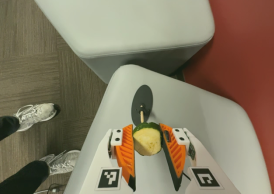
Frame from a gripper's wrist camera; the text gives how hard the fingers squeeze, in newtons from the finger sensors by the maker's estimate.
{"total": 11.7, "left": 12.2, "right": 11.2}